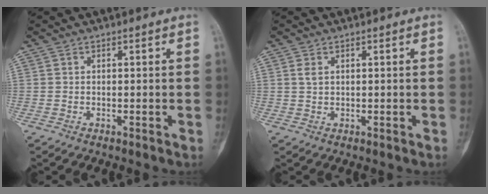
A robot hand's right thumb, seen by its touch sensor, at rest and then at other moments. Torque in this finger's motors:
{"motor_torque": [0.34, 0.05, 0.18, 0.18, 0.07]}